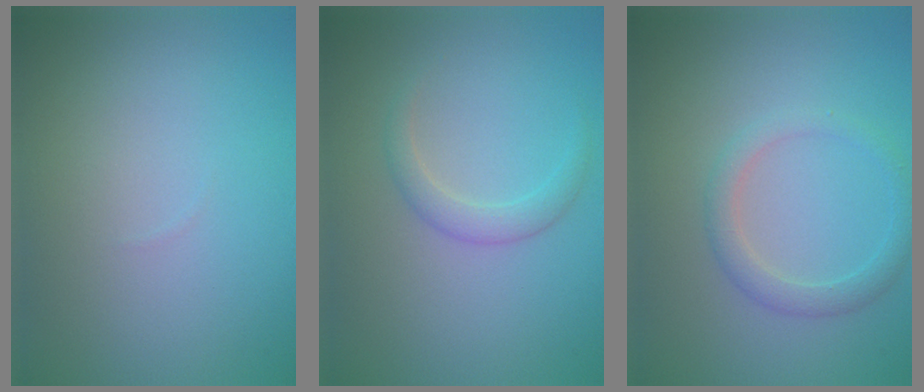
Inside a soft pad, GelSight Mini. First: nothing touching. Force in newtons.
{"total": 1.7, "press": 1.7, "slide": 0.0}
{"total": 2.2, "press": 2.2, "slide": 0.2}